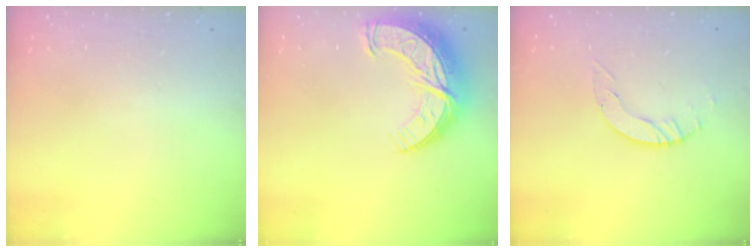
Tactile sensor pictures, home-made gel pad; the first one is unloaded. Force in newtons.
{"total": 13.4, "press": 13.4, "slide": 1.0}
{"total": 4.0, "press": 4.0, "slide": 0.5}